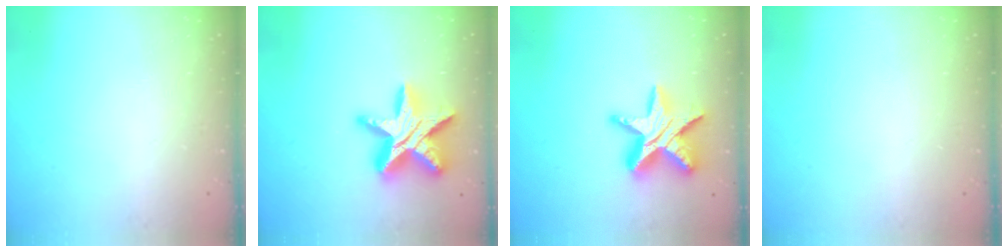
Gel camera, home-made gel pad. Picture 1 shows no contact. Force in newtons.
{"total": 20.7, "press": 20.7, "slide": 1.7}
{"total": 18.1, "press": 18.0, "slide": 1.8}
{"total": 0.0}